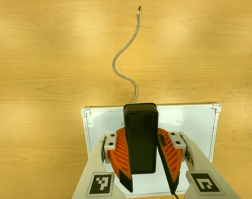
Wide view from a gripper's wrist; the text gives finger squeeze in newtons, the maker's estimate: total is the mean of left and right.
{"total": 9.4, "left": 9.5, "right": 9.3}